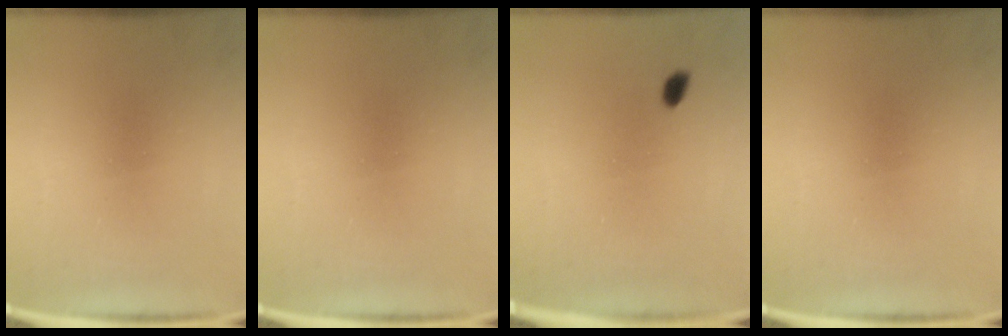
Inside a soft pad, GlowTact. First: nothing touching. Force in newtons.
{"total": 0.0}
{"total": 1.4}
{"total": 0.0}